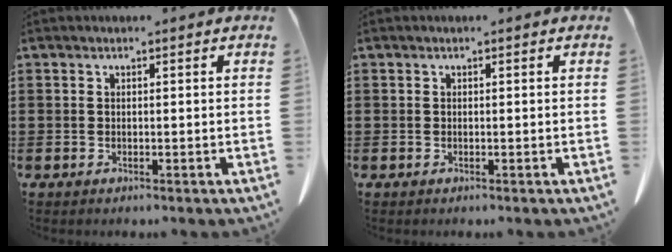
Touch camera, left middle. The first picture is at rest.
{"total": 0.0}